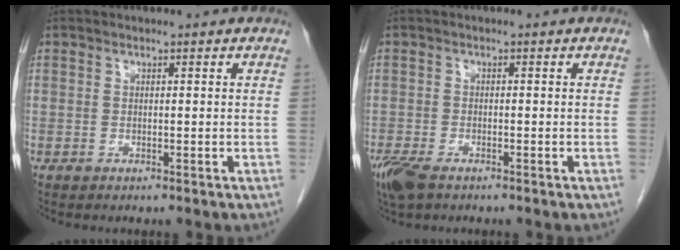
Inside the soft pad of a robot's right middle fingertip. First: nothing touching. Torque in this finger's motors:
{"motor_torque": [0.39, -0.25, 0.04, 0.05]}